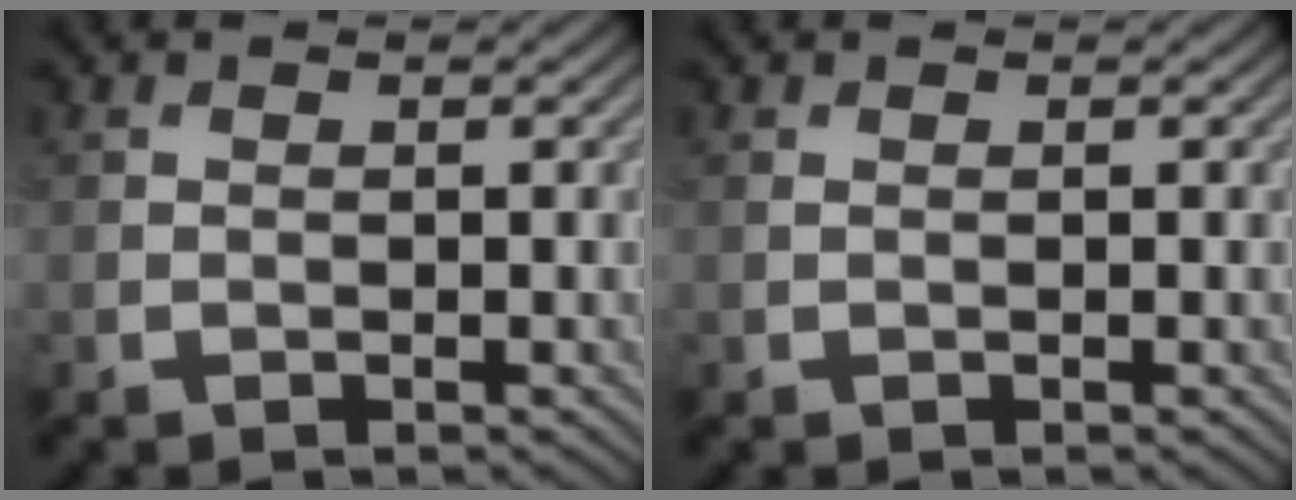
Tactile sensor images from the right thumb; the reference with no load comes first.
{"total": 0.0}